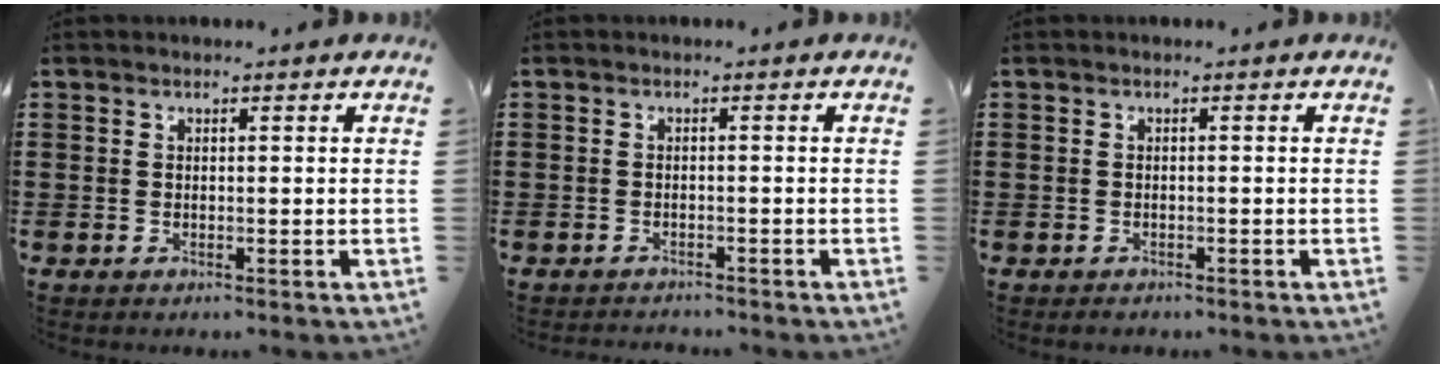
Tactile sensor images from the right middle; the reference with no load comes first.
{"total": 1.0, "force": [-1.0, 0.1, -0.1], "torque": [-0.001, 0.003, -0.023]}
{"total": 0.5, "force": [-0.5, 0.1, 0.1], "torque": [-0.003, -0.001, -0.010]}